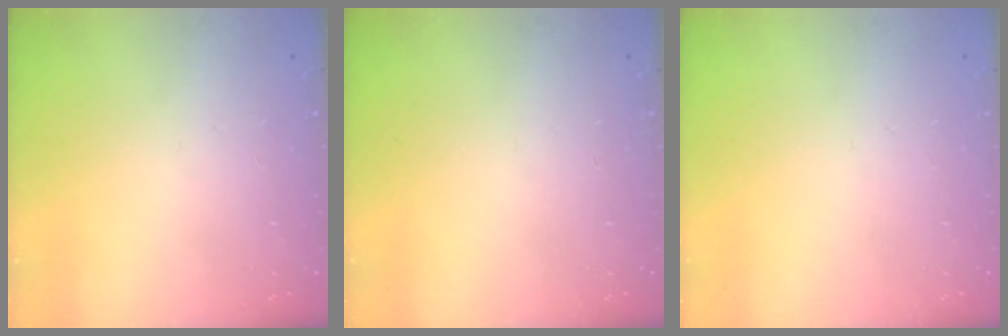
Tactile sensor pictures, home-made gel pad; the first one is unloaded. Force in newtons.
{"total": 0.0}
{"total": 0.0}